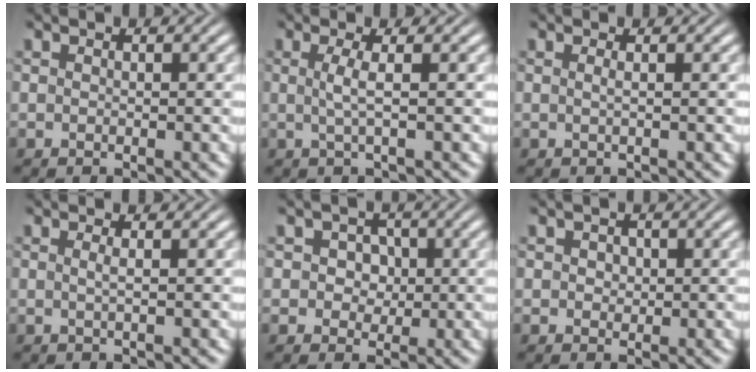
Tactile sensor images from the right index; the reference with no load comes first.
{"total": 1.8, "force": [0.0, -0.4, 1.7], "torque": [-0.035, -0.004, 0.005]}
{"total": 0.6, "force": [0.0, -0.3, 0.5], "torque": [-0.012, -0.003, 0.001]}
{"total": 0.9, "force": [0.1, -0.3, 0.8], "torque": [-0.018, -0.003, 0.001]}
{"total": 3.3, "force": [0.0, 3.2, 1.0], "torque": [-0.018, -0.009, -0.002]}
{"total": 1.0, "force": [0.2, 0.9, 0.3], "torque": [-0.008, -0.005, 0.006]}